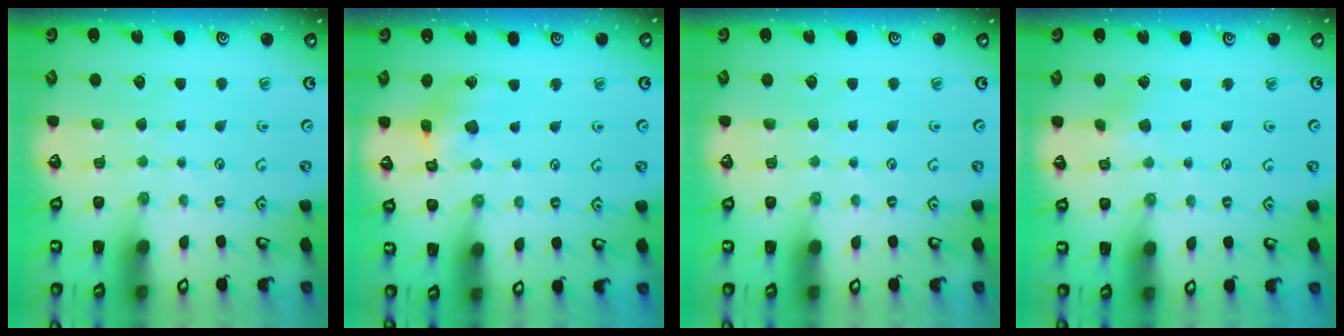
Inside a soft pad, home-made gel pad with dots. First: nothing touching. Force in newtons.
{"total": 9.4, "press": 9.3, "slide": 1.3}
{"total": 0.0}
{"total": 3.2, "press": 3.2, "slide": 0.3}